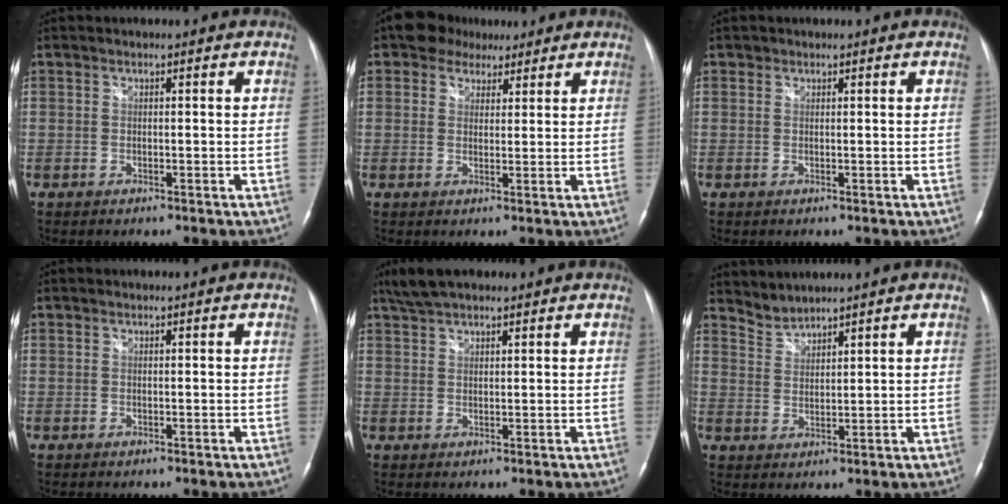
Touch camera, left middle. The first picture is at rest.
{"total": 5.1, "force": [3.6, 3.5, 1.1], "torque": [-0.022, 0.019, 0.063]}
{"total": 0.5, "force": [0.4, 0.4, 0.0], "torque": [0.001, -0.001, 0.006]}
{"total": 0.0}
{"total": 5.3, "force": [4.3, 1.8, 2.6], "torque": [-0.059, 0.021, 0.083]}
{"total": 3.0, "force": [3.0, 0.1, -0.6], "torque": [0.008, 0.004, 0.066]}